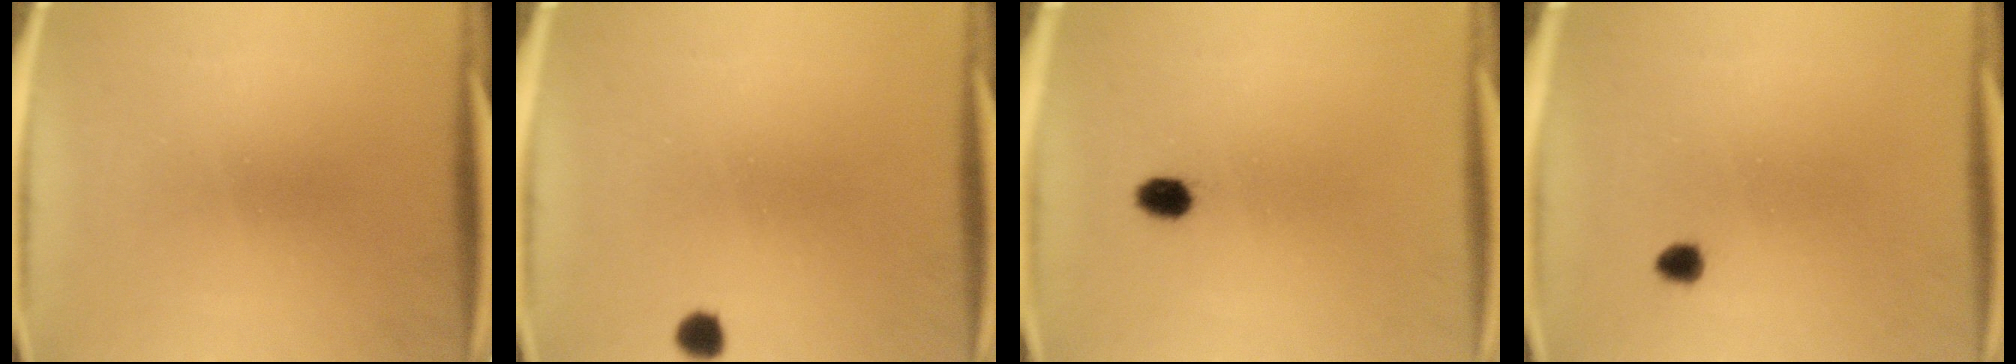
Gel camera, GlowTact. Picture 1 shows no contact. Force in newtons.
{"total": 2.1}
{"total": 2.7}
{"total": 1.6}